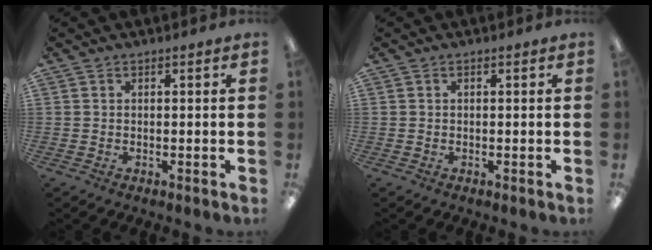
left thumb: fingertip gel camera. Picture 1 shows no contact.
{"total": 0.0}